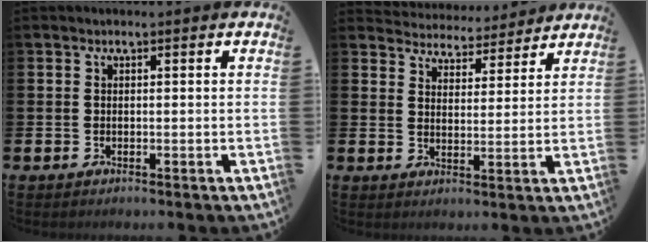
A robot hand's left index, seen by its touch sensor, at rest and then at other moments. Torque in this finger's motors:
{"motor_torque": [1.01, -1.13, 0.25, 0.01]}